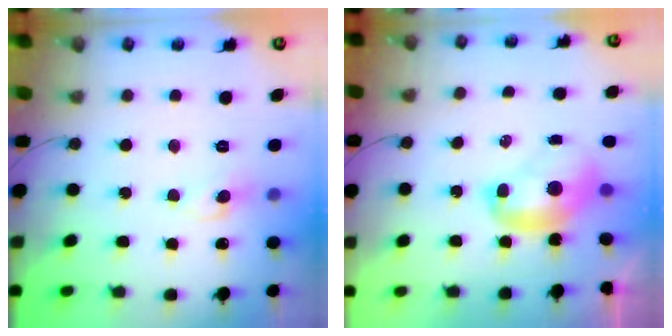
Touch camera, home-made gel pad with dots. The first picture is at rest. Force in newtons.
{"total": 2.4, "press": 2.4, "slide": 0.3}